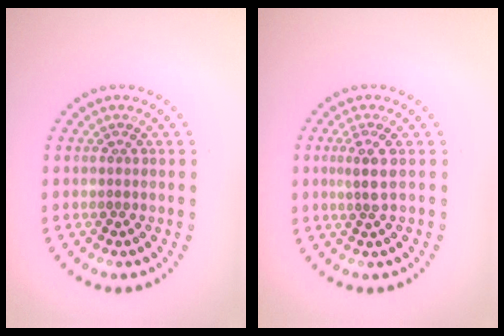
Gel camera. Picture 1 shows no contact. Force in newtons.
{"total": 1.9, "press": 1.6, "slide": 1.1}